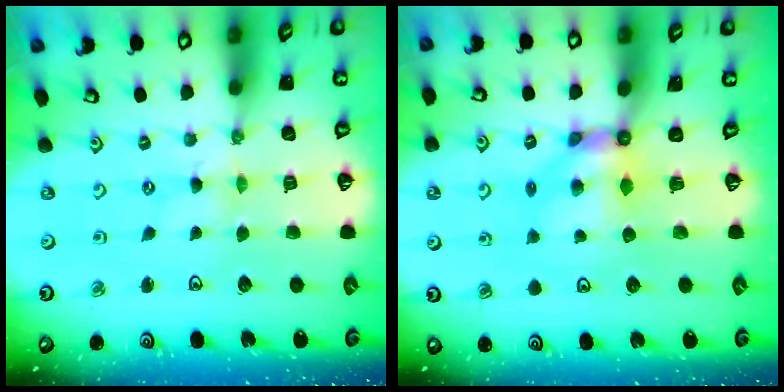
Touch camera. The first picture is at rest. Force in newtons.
{"total": 5.7, "press": 5.7, "slide": 0.2}